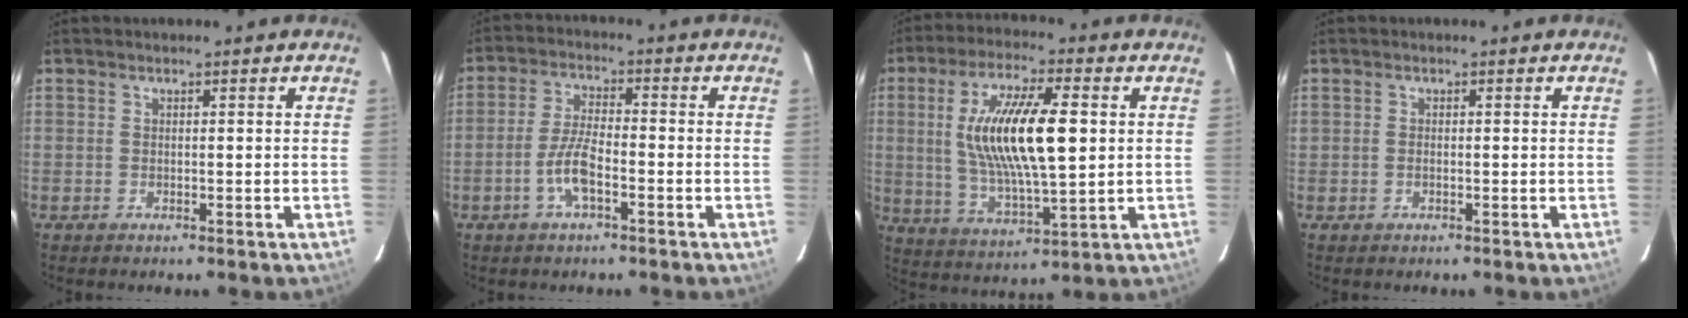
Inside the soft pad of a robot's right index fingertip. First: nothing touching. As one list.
[{"total": 6.0, "force": [-2.7, 1.5, 5.2], "torque": [-0.111, 0.004, -0.054]}, {"total": 16.8, "force": [2.6, 4.9, 15.9], "torque": [-0.298, 0.003, 0.055]}, {"total": 0.5, "force": [-0.1, 0.4, 0.3], "torque": [-0.005, 0.001, -0.003]}]